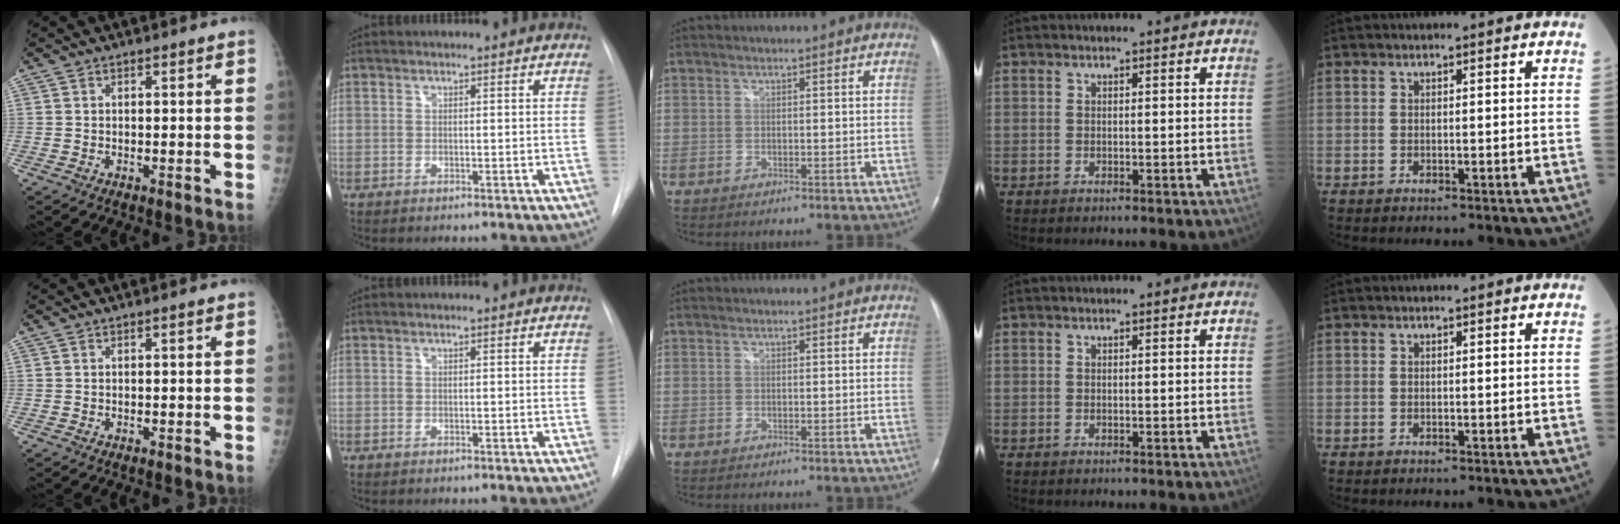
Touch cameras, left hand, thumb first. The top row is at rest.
{}